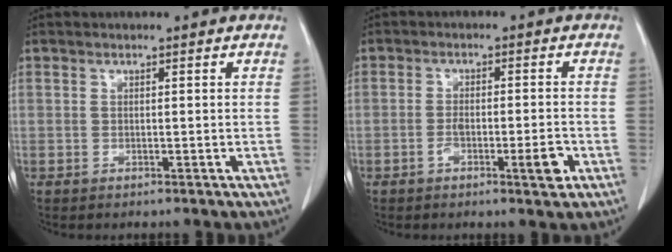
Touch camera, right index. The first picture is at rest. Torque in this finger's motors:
{"motor_torque": [0.15, -0.06, 0.15, 0.02]}